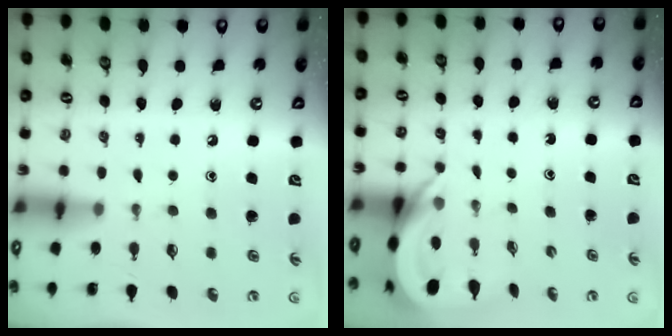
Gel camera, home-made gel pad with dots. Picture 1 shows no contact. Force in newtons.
{"total": 6.2, "press": 6.2, "slide": 0.4}